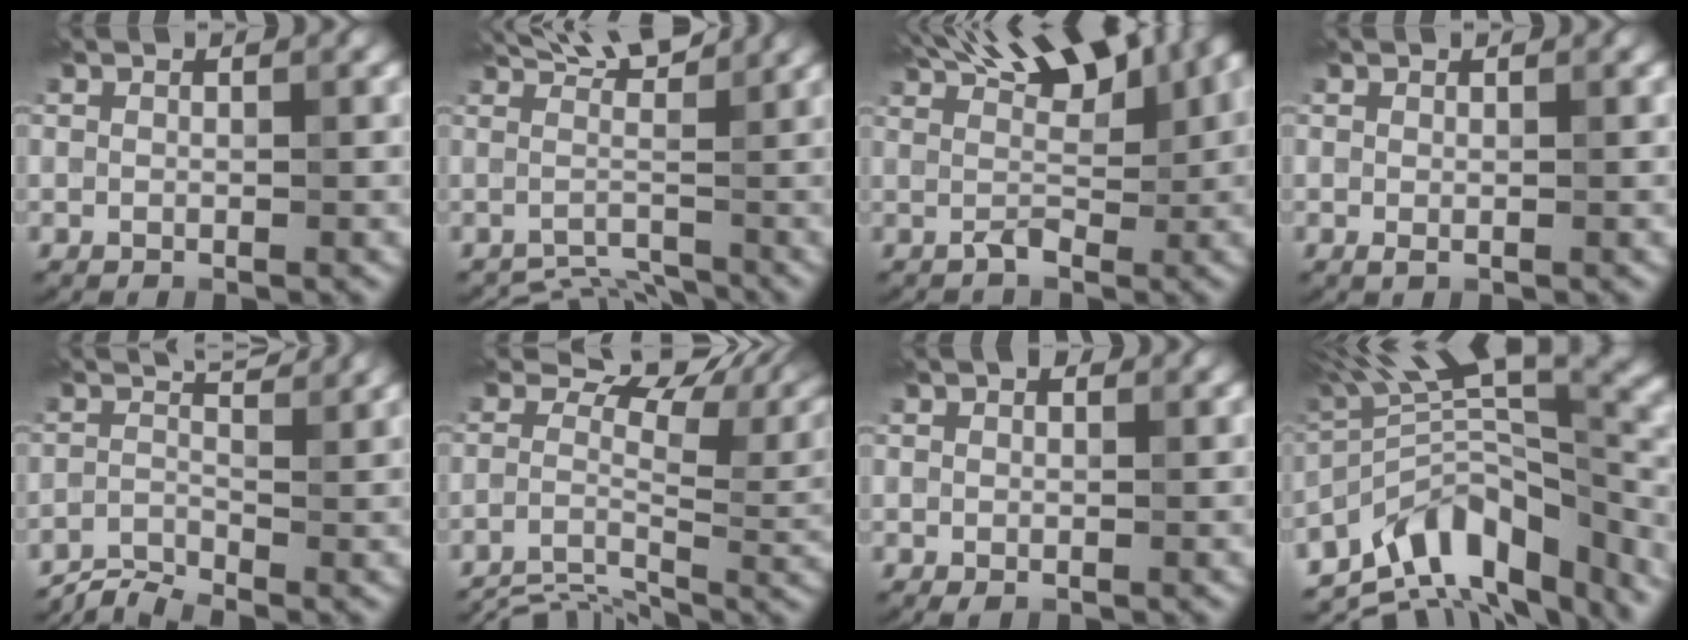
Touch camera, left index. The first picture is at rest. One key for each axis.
{"total": 3.6, "fx": 1.3, "fy": 1.3, "fz": 3.1, "tx": -0.045, "ty": -0.001, "tz": 0.015}
{"total": 7.3, "fx": 3.1, "fy": 3.1, "fz": 5.9, "tx": -0.085, "ty": 0.022, "tz": 0.048}
{"total": 0.6, "fx": -0.2, "fy": 0.2, "fz": 0.6, "tx": -0.011, "ty": 0.001, "tz": 0.000}
{"total": 2.4, "fx": -1.9, "fy": 0.5, "fz": 1.4, "tx": -0.028, "ty": 0.004, "tz": -0.046}
{"total": 7.2, "fx": -1.1, "fy": 4.0, "fz": 5.9, "tx": -0.086, "ty": -0.004, "tz": -0.022}
{"total": 1.1, "fx": 0.1, "fy": 0.7, "fz": 0.9, "tx": -0.014, "ty": 0.005, "tz": -0.001}
{"total": 11.5, "fx": -6.3, "fy": 4.4, "fz": 8.5, "tx": -0.146, "ty": 0.021, "tz": -0.103}